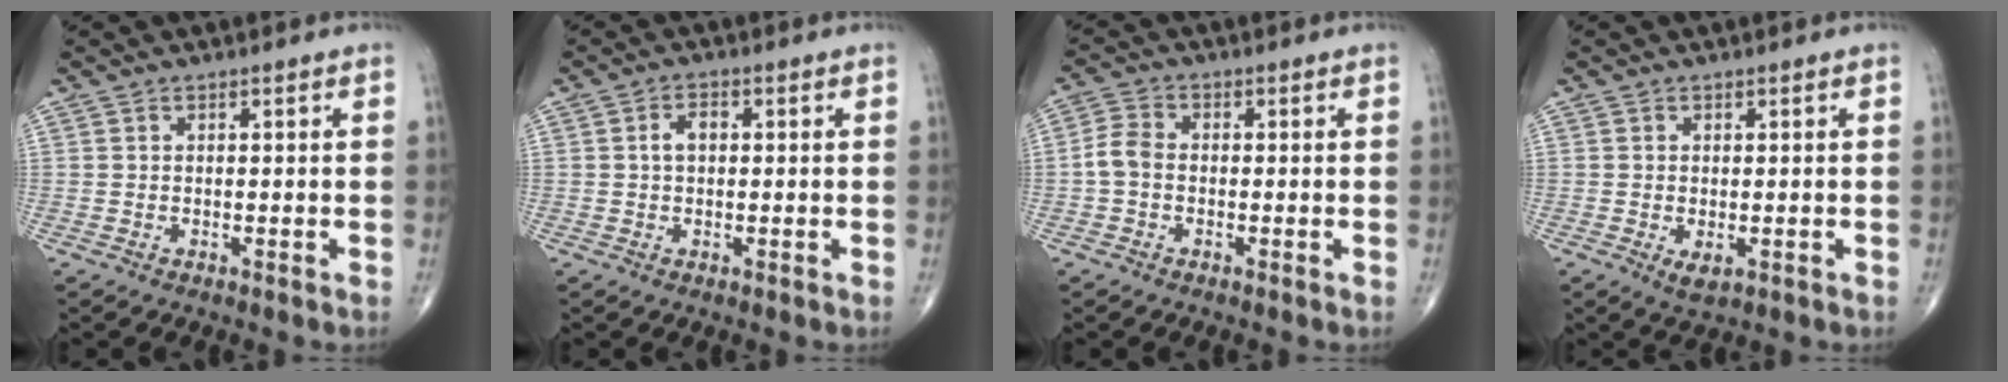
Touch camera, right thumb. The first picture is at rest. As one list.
[{"total": 2.9, "force": [0.3, 1.8, 2.2], "torque": [-0.040, 0.011, 0.003]}, {"total": 4.1, "force": [-0.8, 2.9, 2.8], "torque": [-0.056, 0.011, -0.025]}, {"total": 2.5, "force": [-0.7, 1.2, 2.1], "torque": [-0.035, -0.006, -0.007]}]